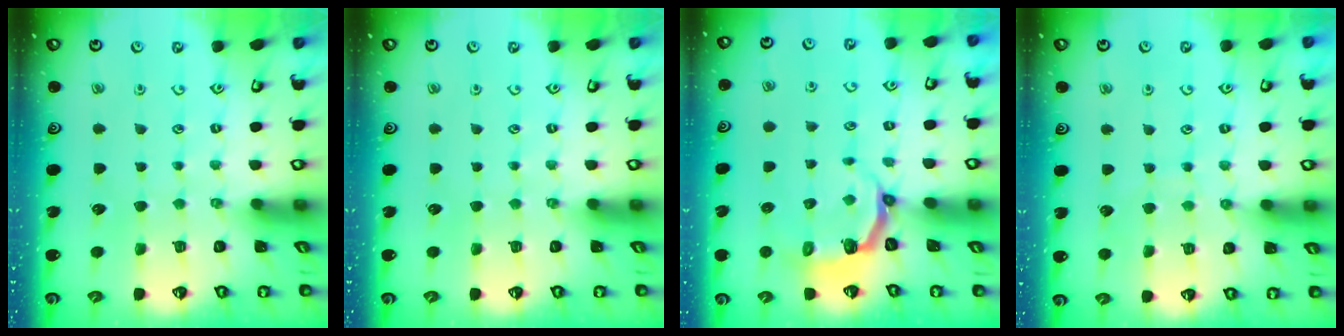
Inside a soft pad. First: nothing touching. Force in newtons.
{"total": 0.0}
{"total": 4.1, "press": 2.7, "slide": 3.0}
{"total": 6.2, "press": 6.2, "slide": 0.6}